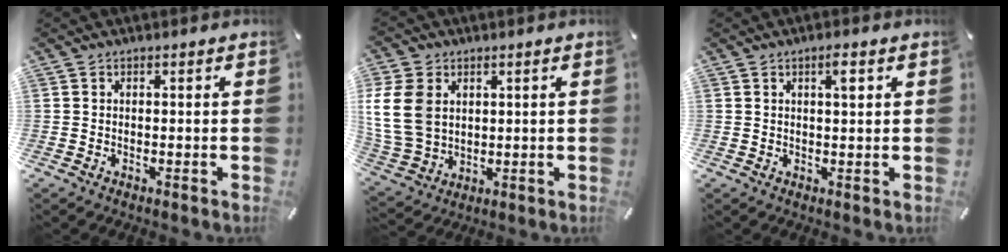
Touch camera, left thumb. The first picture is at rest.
{"total": 12.5, "force": [2.6, 9.8, 7.2], "torque": [-0.179, 0.006, 0.049]}
{"total": 2.8, "force": [1.2, 0.6, 2.5], "torque": [-0.042, 0.001, 0.016]}